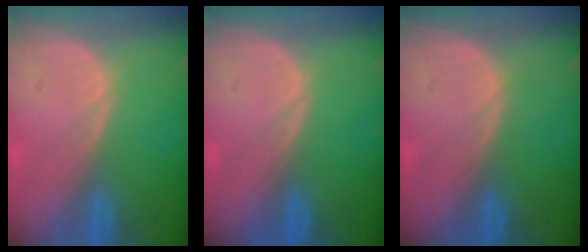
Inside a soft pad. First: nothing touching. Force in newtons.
{"total": 0.0}
{"total": 0.0}